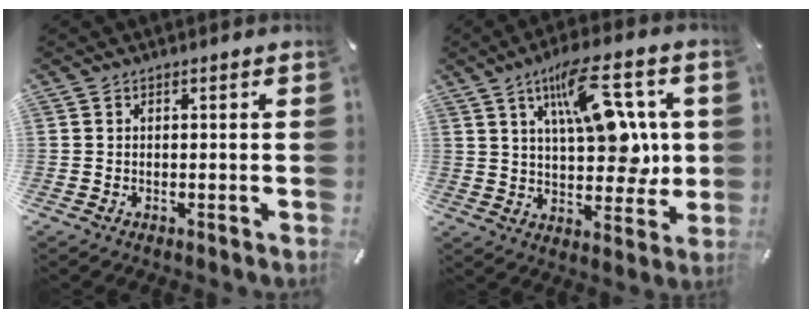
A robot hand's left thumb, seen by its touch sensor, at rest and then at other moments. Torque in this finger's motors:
{"motor_torque": [1.81, 2.23, 1.58, -1.19, 0.18]}